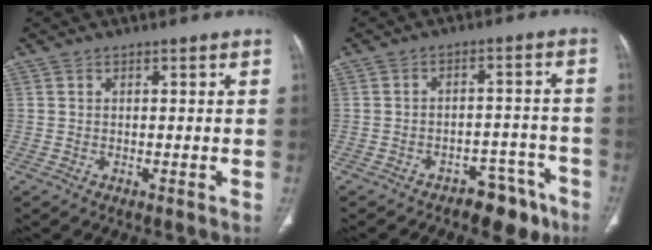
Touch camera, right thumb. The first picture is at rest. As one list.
[{"total": 7.8, "force": [-5.7, 4.2, 3.3], "torque": [-0.019, 0.056, -0.077]}]